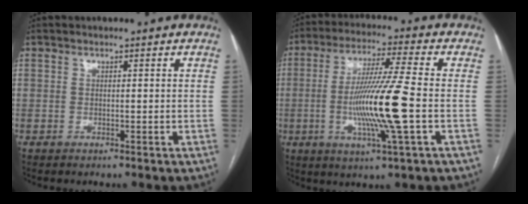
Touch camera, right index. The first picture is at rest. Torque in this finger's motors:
{"motor_torque": [1.87, -0.28, 1.05, 0.21]}